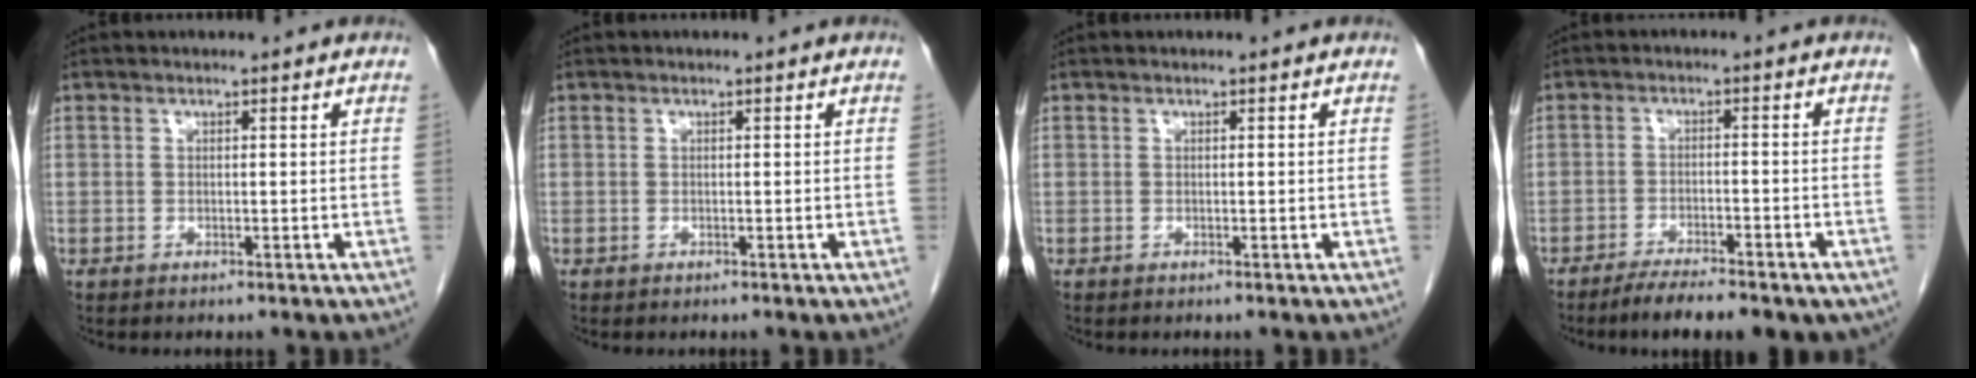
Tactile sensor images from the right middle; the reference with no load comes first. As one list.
[{"total": 0.0}, {"total": 0.0}, {"total": 9.4, "force": [-7.2, 2.3, 5.5], "torque": [-0.079, -0.008, -0.102]}]